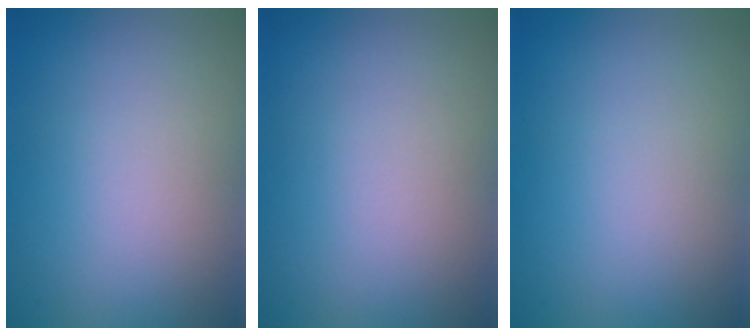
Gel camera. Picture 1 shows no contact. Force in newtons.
{"total": 0.0}
{"total": 0.0}